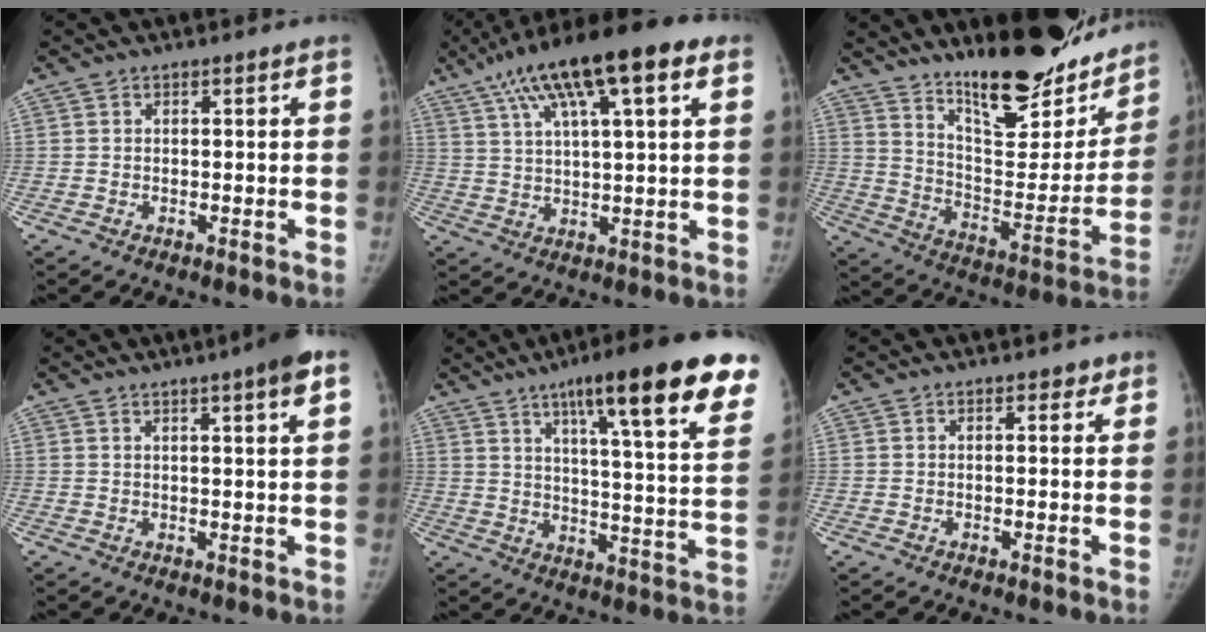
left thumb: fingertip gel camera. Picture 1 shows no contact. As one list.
[{"total": 19.0, "force": [9.2, 5.3, 15.8], "torque": [-0.258, 0.014, 0.149]}, {"total": 25.4, "force": [19.8, 7.9, 13.8], "torque": [-0.156, -0.117, 0.293]}, {"total": 6.0, "force": [3.3, 0.2, 5.0], "torque": [-0.065, -0.001, 0.043]}, {"total": 26.1, "force": [15.7, 4.4, 20.3], "torque": [-0.270, -0.041, 0.216]}, {"total": 1.6, "force": [1.0, 0.9, 0.9], "torque": [0.002, -0.002, 0.009]}]